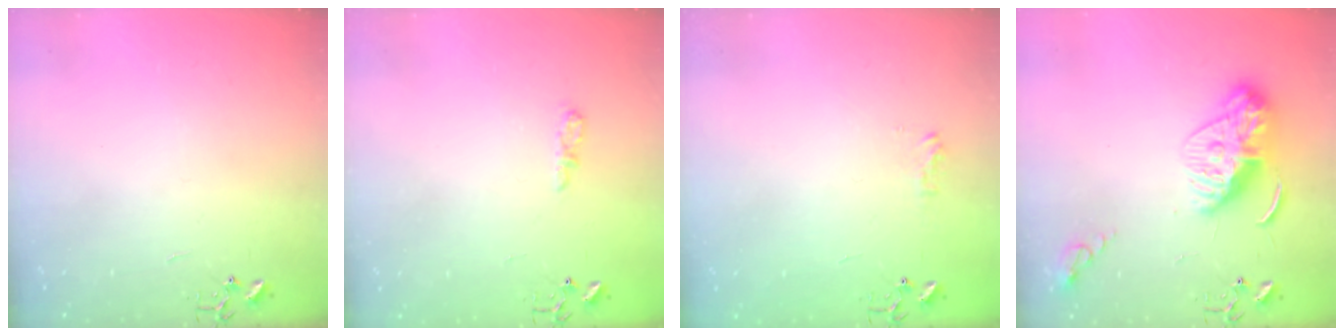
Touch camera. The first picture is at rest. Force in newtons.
{"total": 6.2, "press": 6.1, "slide": 0.7}
{"total": 6.4, "press": 6.4, "slide": 0.1}
{"total": 11.5, "press": 11.4, "slide": 1.1}